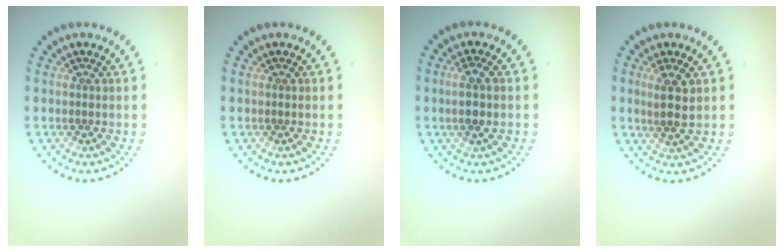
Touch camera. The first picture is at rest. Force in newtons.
{"total": 0.0}
{"total": 2.1, "press": 1.9, "slide": 0.9}
{"total": 2.6, "press": 2.2, "slide": 1.3}